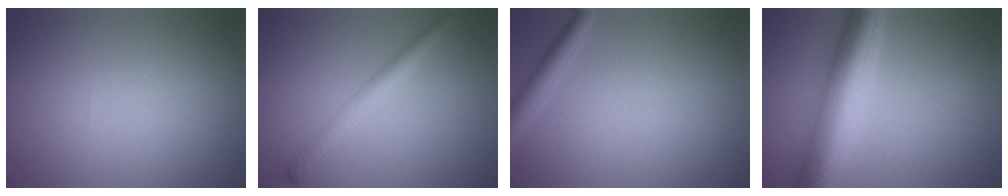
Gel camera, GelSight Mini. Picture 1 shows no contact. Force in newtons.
{"total": 2.6, "press": 2.6, "slide": 0.1}
{"total": 2.2, "press": 2.2, "slide": 0.1}
{"total": 9.3, "press": 9.3, "slide": 0.3}